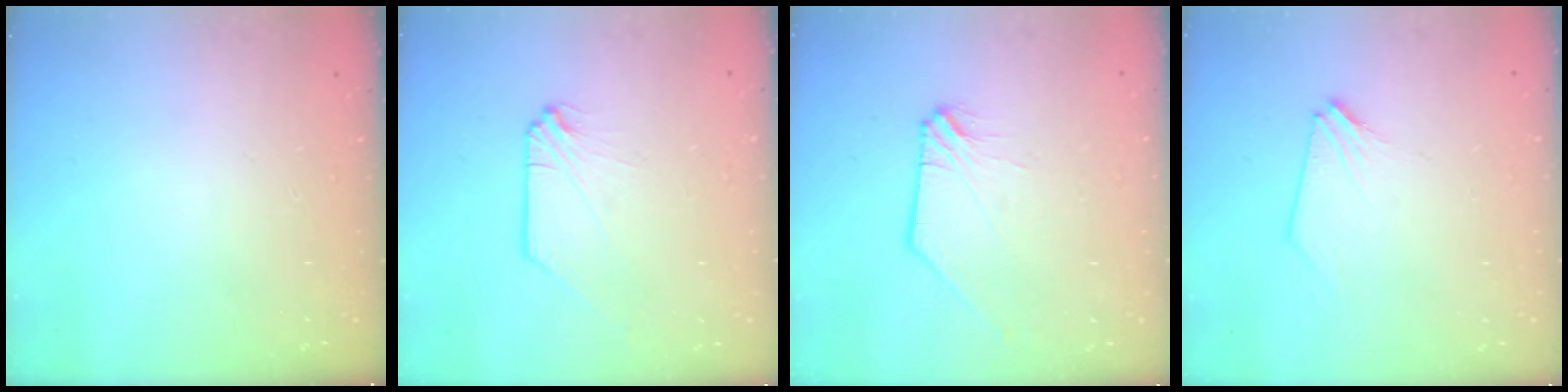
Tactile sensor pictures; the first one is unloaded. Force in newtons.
{"total": 0.0}
{"total": 1.0, "press": 1.0, "slide": 0.2}
{"total": 2.0, "press": 2.0, "slide": 0.2}